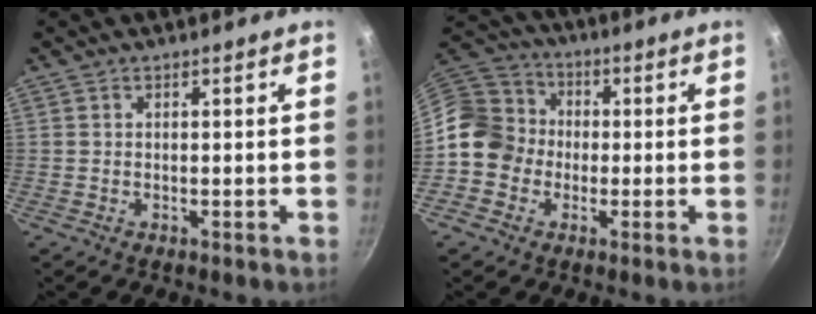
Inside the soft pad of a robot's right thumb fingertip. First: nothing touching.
{"total": 12.4, "force": [-1.3, 11.1, 5.5], "torque": [-0.068, 0.038, -0.043]}